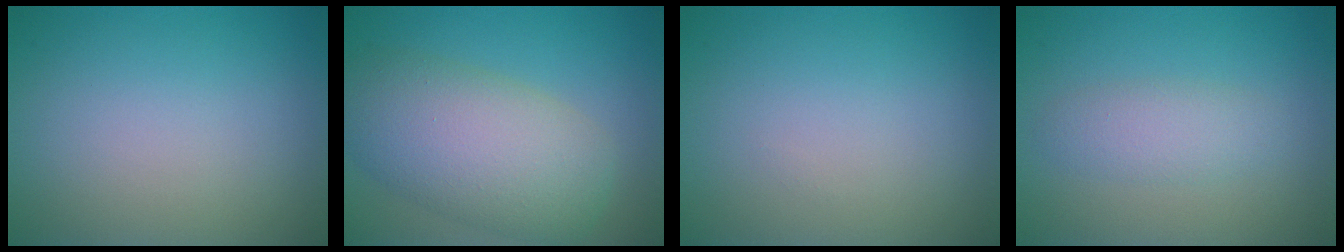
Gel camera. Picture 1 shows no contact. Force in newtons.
{"total": 8.3, "press": 8.3, "slide": 0.5}
{"total": 0.0}
{"total": 2.3, "press": 2.3, "slide": 0.0}